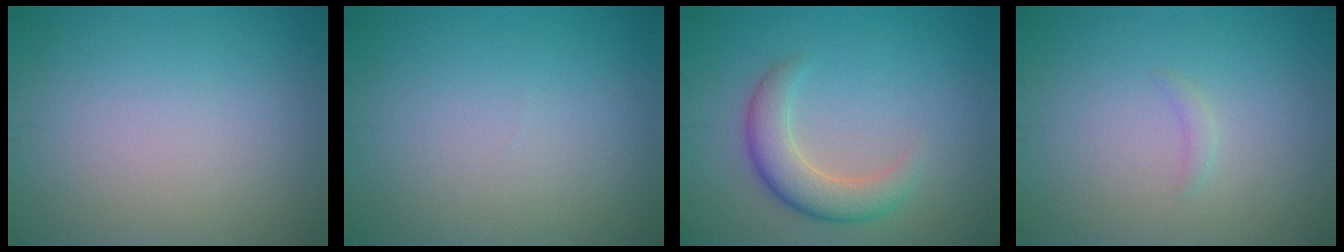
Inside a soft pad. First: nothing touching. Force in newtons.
{"total": 0.0}
{"total": 4.1, "press": 4.1, "slide": 0.4}
{"total": 0.7, "press": 0.7, "slide": 0.1}